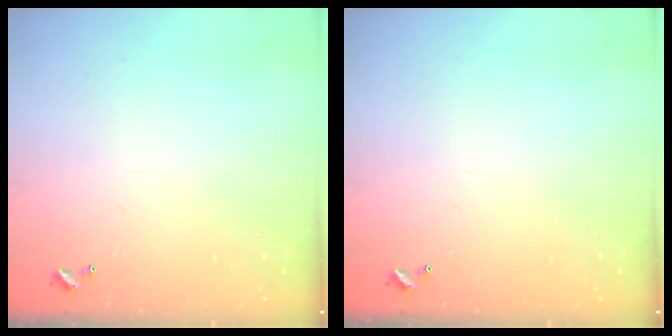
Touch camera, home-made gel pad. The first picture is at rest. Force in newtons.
{"total": 0.0}